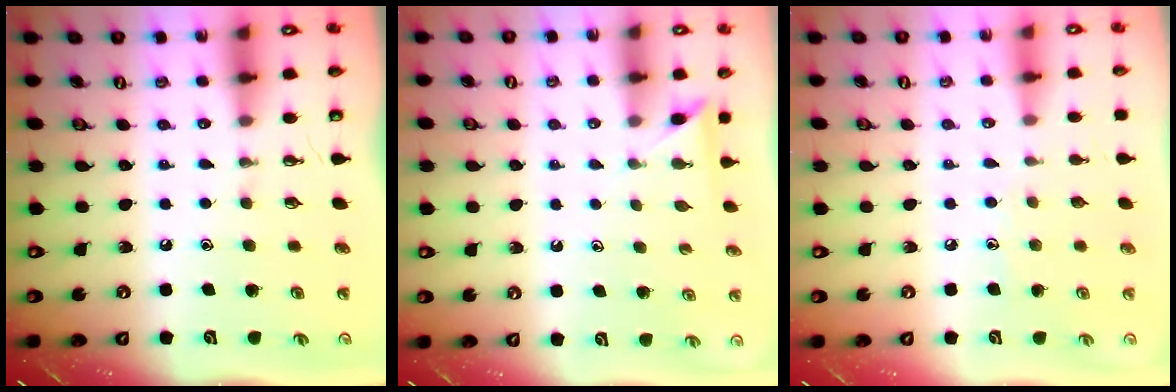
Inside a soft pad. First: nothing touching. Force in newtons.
{"total": 2.3, "press": 2.3, "slide": 0.2}
{"total": 4.5, "press": 4.5, "slide": 0.5}